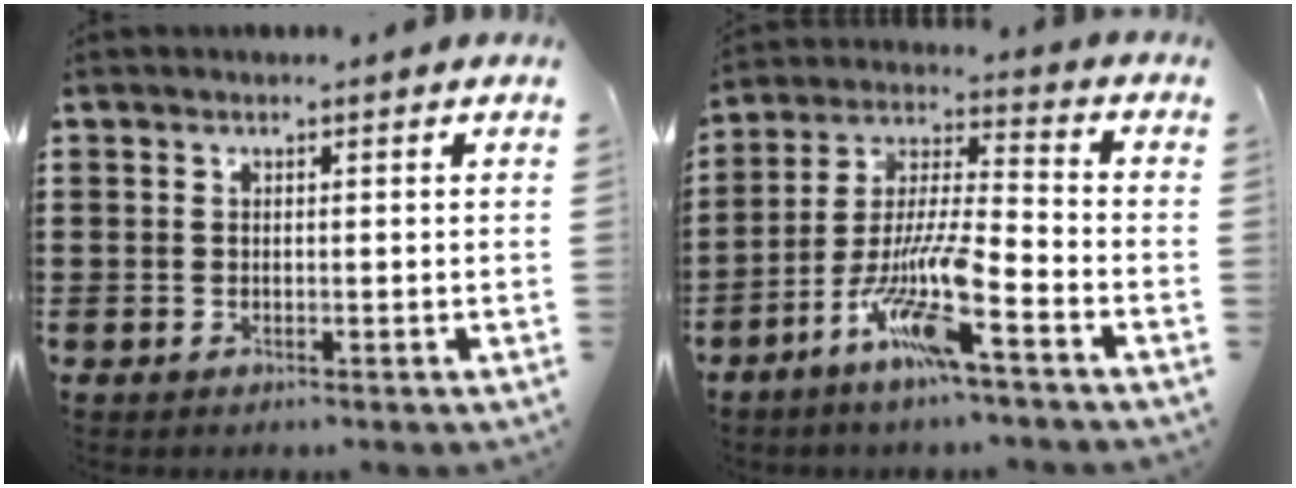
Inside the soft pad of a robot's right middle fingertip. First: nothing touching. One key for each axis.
{"total": 11.7, "fx": -7.2, "fy": 1.3, "fz": 9.2, "tx": -0.193, "ty": -0.003, "tz": -0.142}